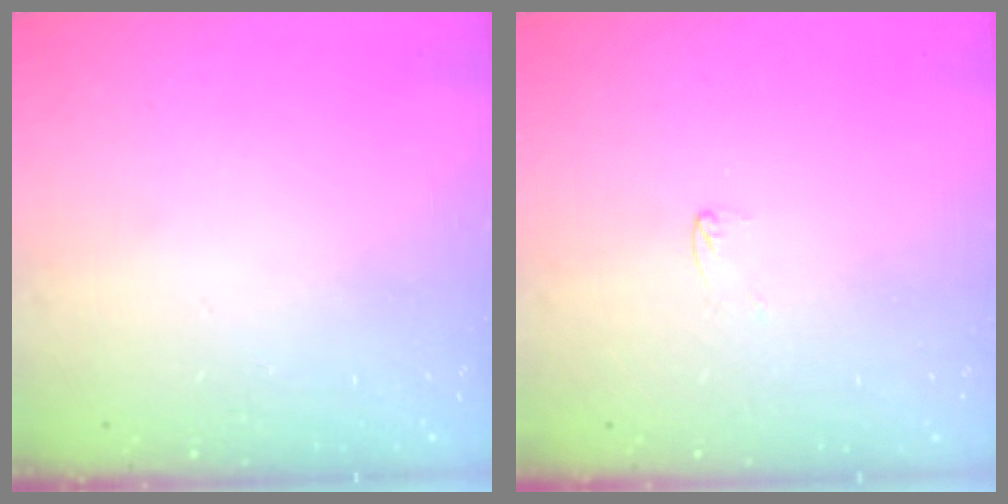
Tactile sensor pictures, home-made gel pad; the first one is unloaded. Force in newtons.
{"total": 1.7, "press": 1.6, "slide": 0.1}